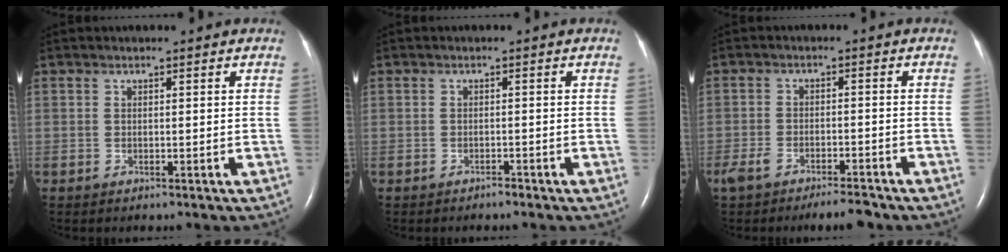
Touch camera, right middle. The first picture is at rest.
{"total": 0.7, "force": [-0.7, 0.1, 0.1], "torque": [-0.004, -0.003, -0.012]}
{"total": 6.2, "force": [-5.1, 1.7, 3.2], "torque": [-0.063, 0.000, -0.086]}